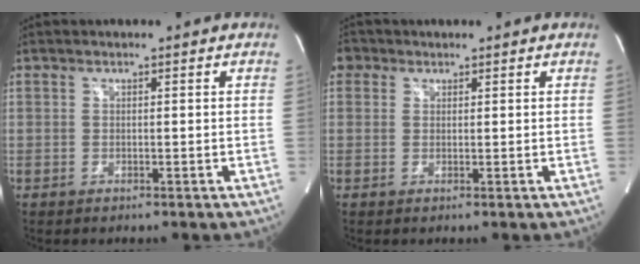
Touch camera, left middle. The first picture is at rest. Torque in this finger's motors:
{"motor_torque": [0.62, -0.39, 0.36, 0.03]}